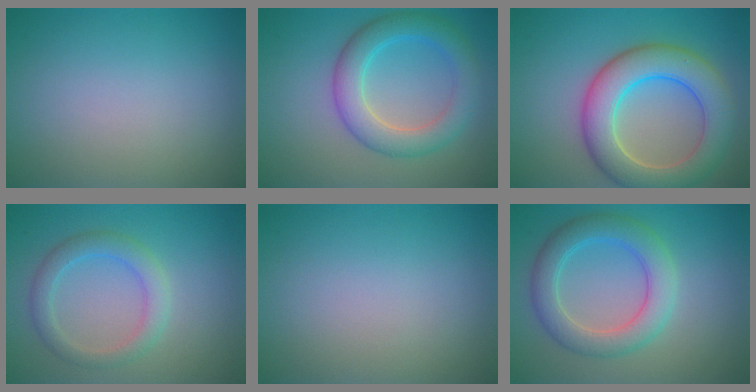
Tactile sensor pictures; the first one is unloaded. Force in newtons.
{"total": 5.2, "press": 5.2, "slide": 0.2}
{"total": 8.1, "press": 8.0, "slide": 0.7}
{"total": 3.0, "press": 3.0, "slide": 0.1}
{"total": 0.0}
{"total": 4.8, "press": 4.8, "slide": 0.2}